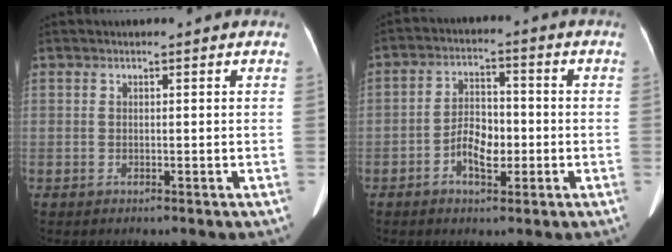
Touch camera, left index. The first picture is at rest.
{"total": 6.2, "force": [-2.1, 3.0, 5.0], "torque": [-0.099, 0.011, -0.036]}